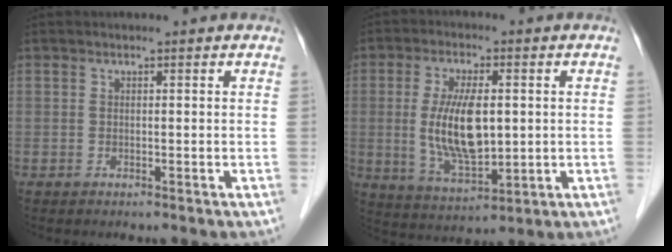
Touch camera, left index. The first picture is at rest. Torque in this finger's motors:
{"motor_torque": [2.13, -0.01, 0.74, 0.21]}